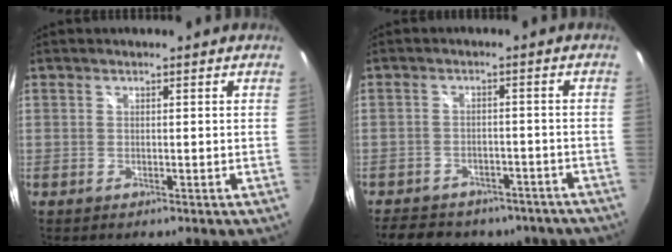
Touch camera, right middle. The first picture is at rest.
{"total": 16.1, "force": [-12.7, 7.7, 6.3], "torque": [-0.140, 0.008, -0.158]}